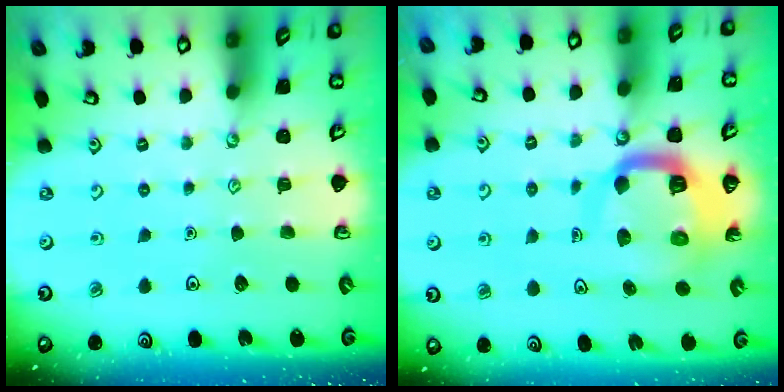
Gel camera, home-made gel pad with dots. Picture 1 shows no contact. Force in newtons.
{"total": 12.3, "press": 12.2, "slide": 1.4}